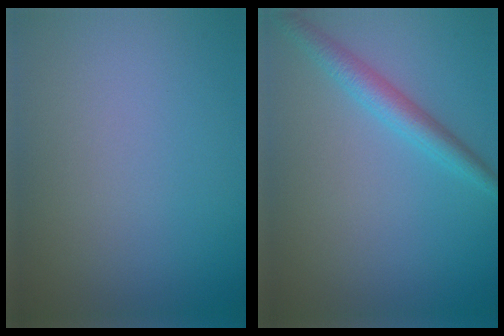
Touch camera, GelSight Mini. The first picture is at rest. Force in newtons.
{"total": 2.7, "press": 2.7, "slide": 0.1}